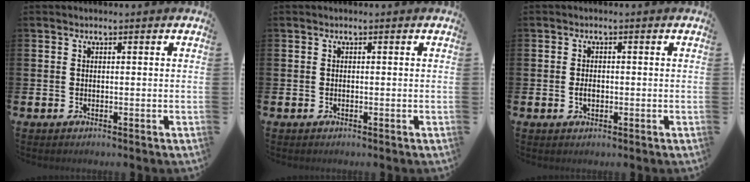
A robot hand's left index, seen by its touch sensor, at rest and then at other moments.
{"total": 0.0}
{"total": 1.5, "force": [-0.2, 1.0, 1.1], "torque": [-0.022, 0.006, -0.006]}